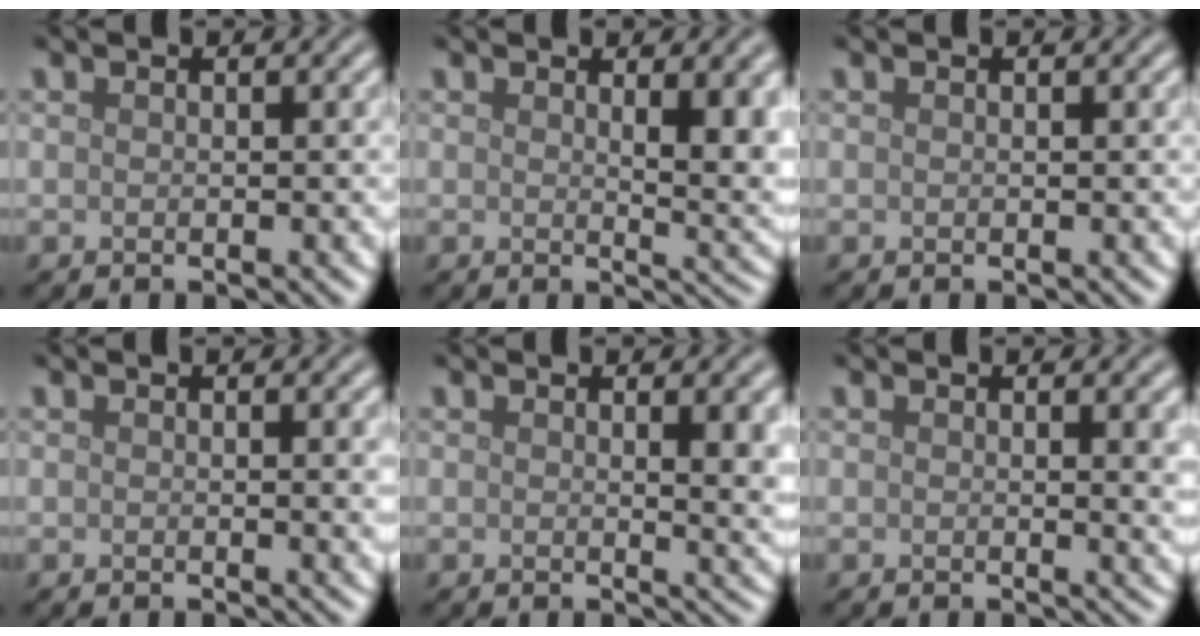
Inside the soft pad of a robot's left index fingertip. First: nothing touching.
{"total": 4.6, "force": [1.4, 1.5, 4.1], "torque": [-0.046, -0.005, 0.025]}
{"total": 0.0}
{"total": 1.8, "force": [0.3, 0.5, 1.7], "torque": [-0.016, 0.001, 0.001]}
{"total": 3.8, "force": [0.9, 1.2, 3.5], "torque": [-0.035, -0.001, 0.013]}
{"total": 2.8, "force": [0.7, 0.9, 2.6], "torque": [-0.021, -0.001, 0.008]}